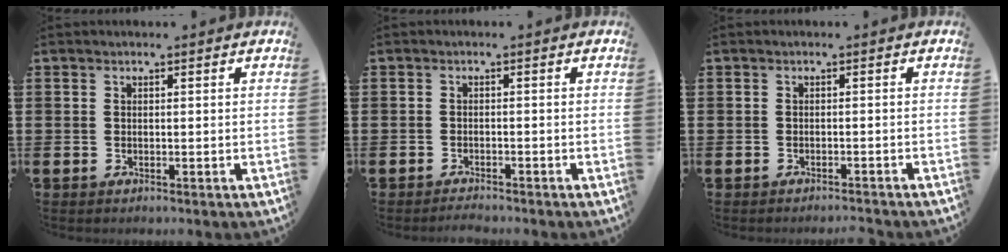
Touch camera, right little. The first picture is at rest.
{"total": 1.1, "force": [-1.1, 0.0, 0.1], "torque": [-0.006, -0.001, -0.022]}
{"total": 0.9, "force": [-0.9, -0.2, 0.0], "torque": [0.000, 0.001, -0.019]}